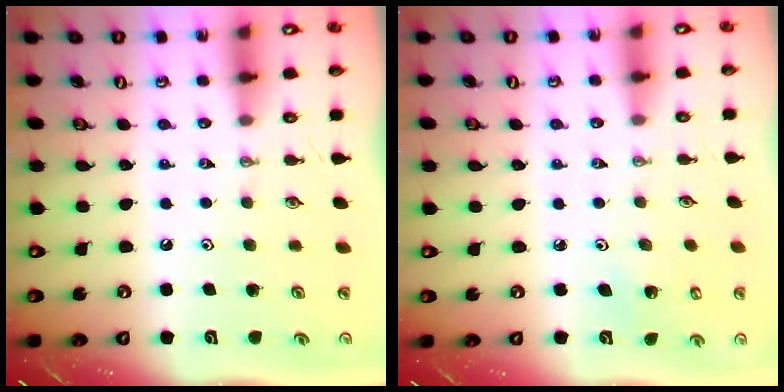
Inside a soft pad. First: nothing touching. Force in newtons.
{"total": 2.0, "press": 2.0, "slide": 0.2}